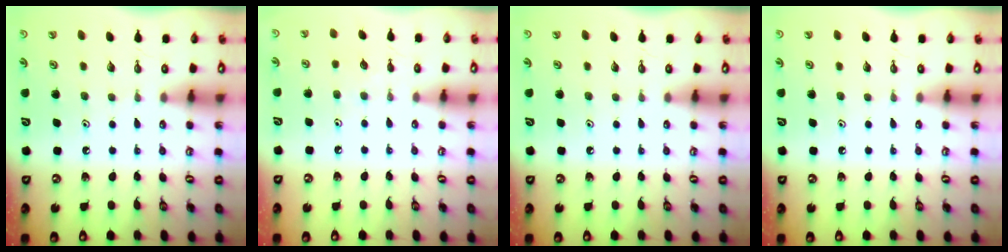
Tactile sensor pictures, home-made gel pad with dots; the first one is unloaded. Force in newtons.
{"total": 3.8, "press": 3.7, "slide": 0.6}
{"total": 0.0}
{"total": 0.0}